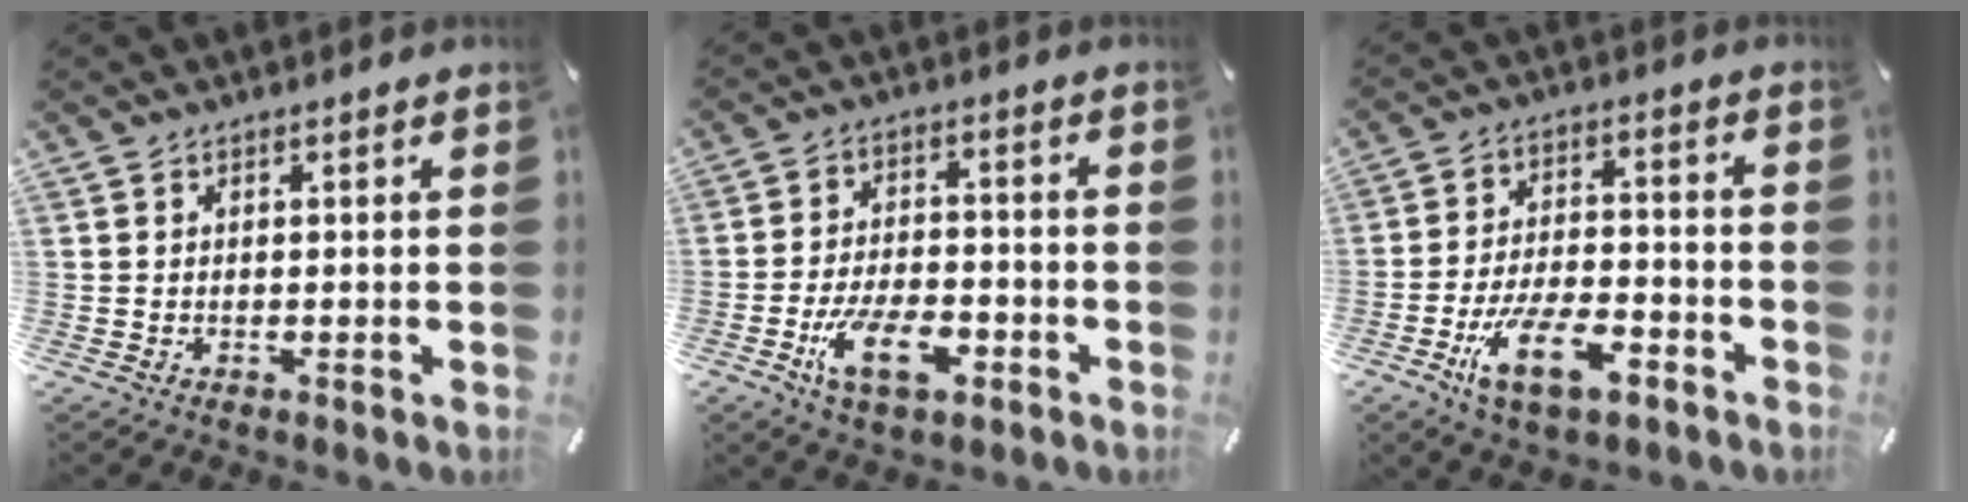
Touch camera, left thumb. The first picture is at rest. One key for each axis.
{"total": 11.6, "fx": -5.3, "fy": 6.1, "fz": 8.4, "tx": -0.169, "ty": 0.015, "tz": -0.094}
{"total": 13.5, "fx": -6.8, "fy": 6.1, "fz": 10.0, "tx": -0.196, "ty": 0.027, "tz": -0.119}